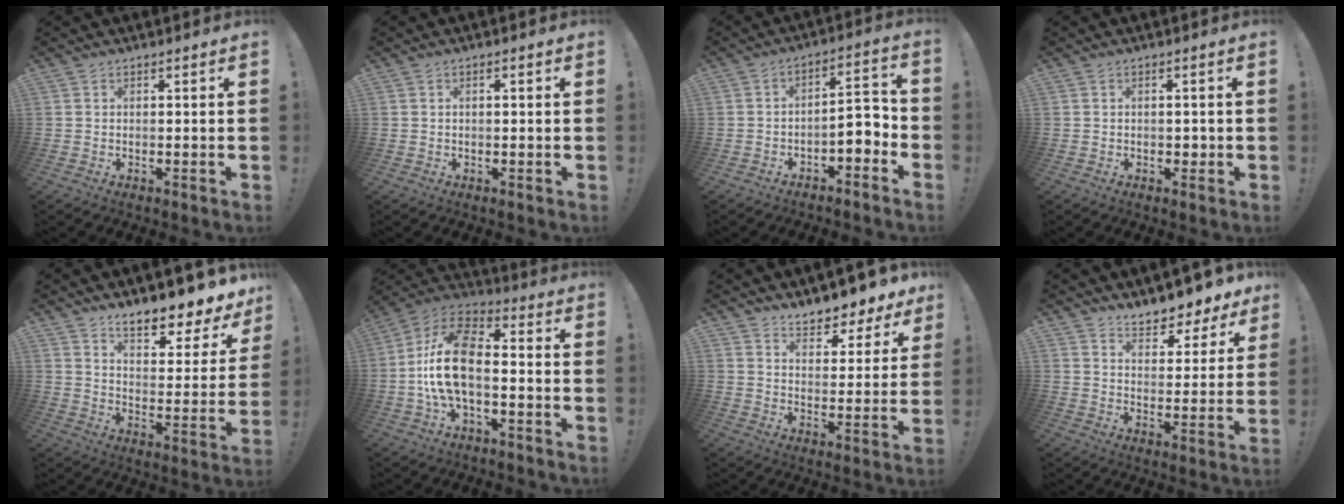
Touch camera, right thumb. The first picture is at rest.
{"total": 0.9, "force": [-0.2, 0.1, 0.9], "torque": [-0.016, 0.004, -0.003]}
{"total": 5.9, "force": [-3.0, 2.8, 4.3], "torque": [-0.056, 0.009, -0.054]}
{"total": 1.4, "force": [-0.2, 1.2, 0.6], "torque": [0.000, 0.001, -0.005]}
{"total": 9.7, "force": [8.4, 2.2, 4.4], "torque": [-0.059, -0.083, 0.141]}
{"total": 15.8, "force": [-2.5, 8.2, 13.3], "torque": [-0.254, 0.019, -0.042]}
{"total": 7.2, "force": [6.5, 2.5, 1.9], "torque": [-0.018, -0.066, 0.117]}
{"total": 7.5, "force": [6.7, 2.5, 2.2], "torque": [-0.022, -0.068, 0.119]}